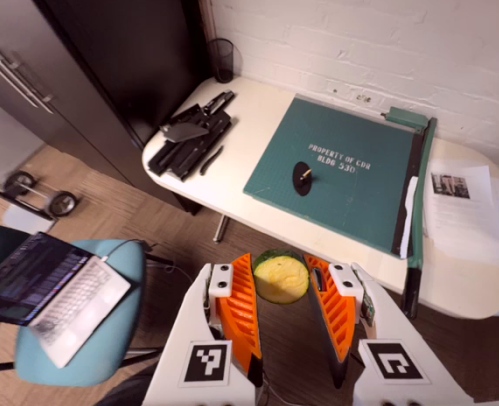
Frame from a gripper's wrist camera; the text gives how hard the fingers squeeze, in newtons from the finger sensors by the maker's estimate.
{"total": 9.6, "left": 9.3, "right": 10.0}